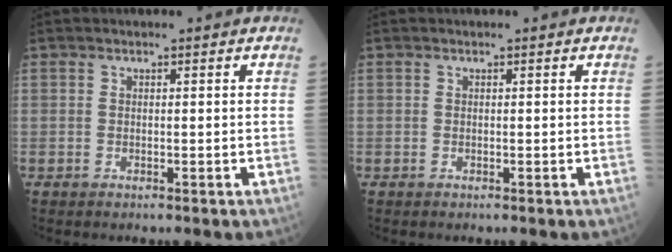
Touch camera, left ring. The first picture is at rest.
{"total": 0.0}